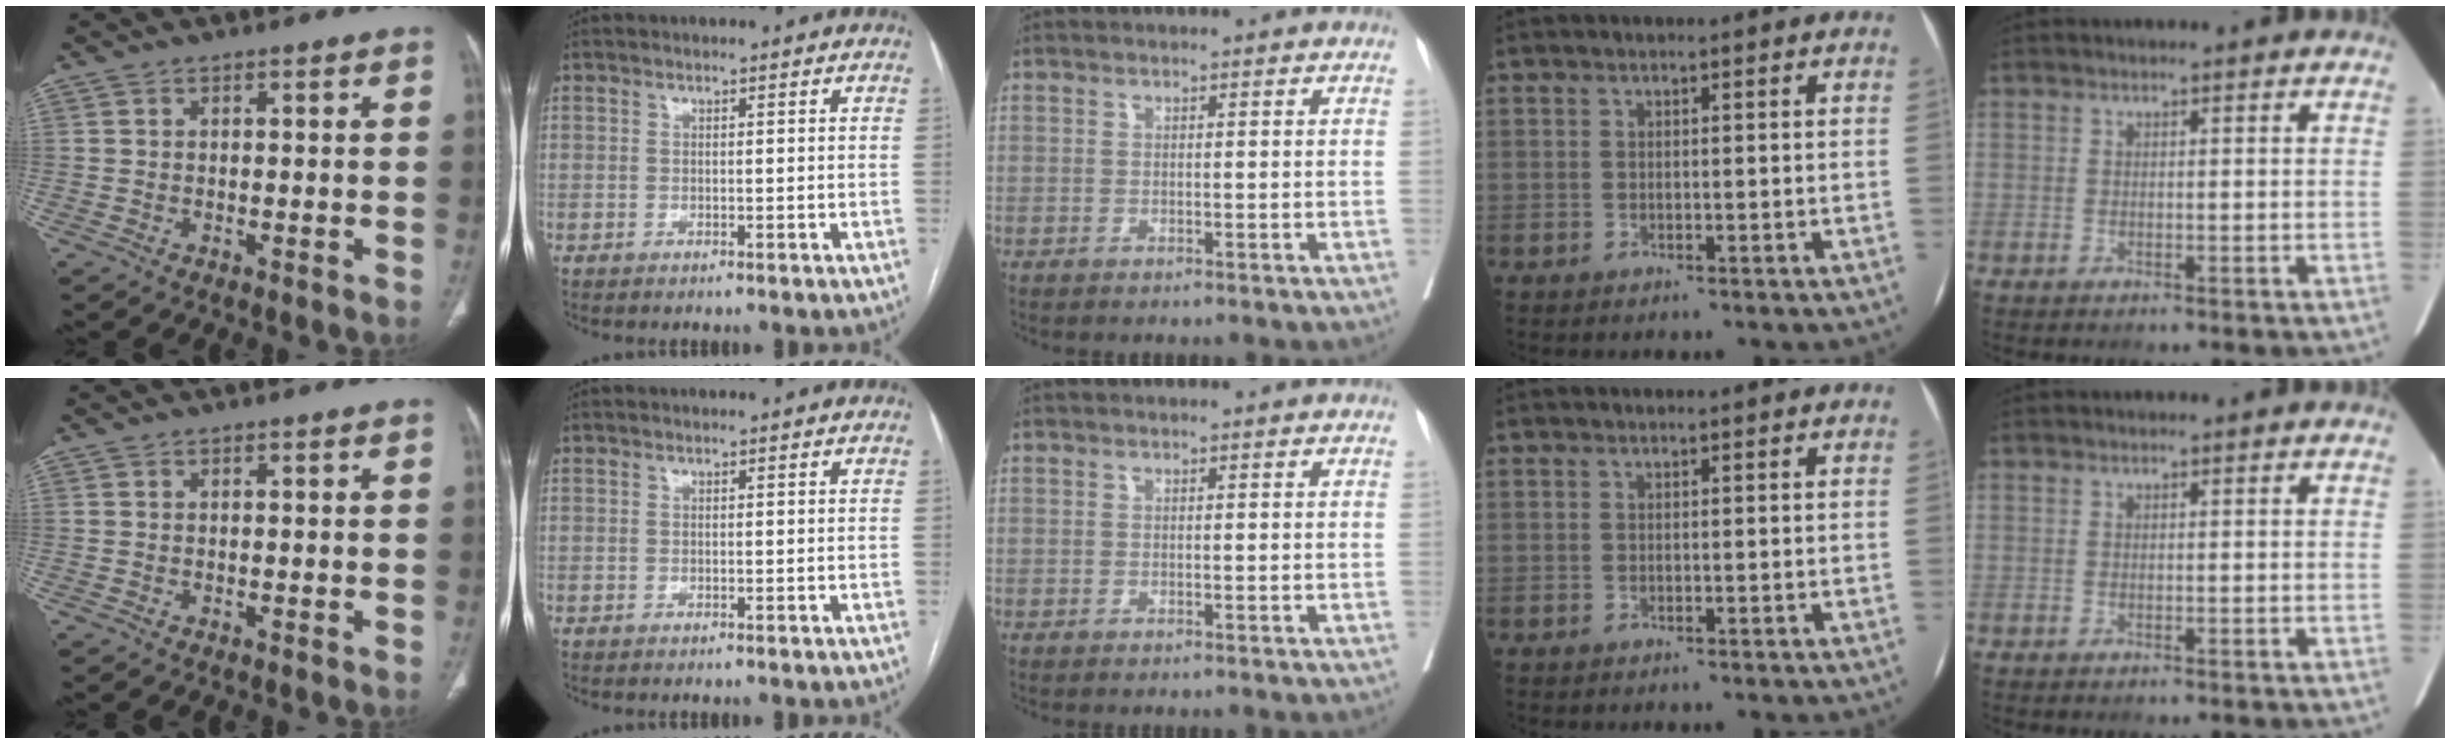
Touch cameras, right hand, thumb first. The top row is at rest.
{}